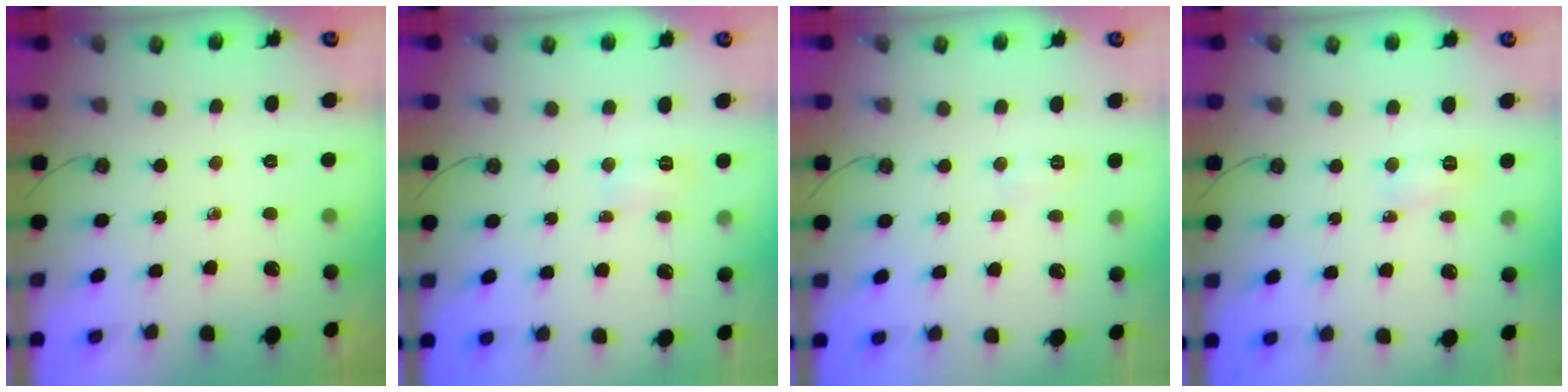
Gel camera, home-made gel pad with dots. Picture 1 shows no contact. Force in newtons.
{"total": 3.7, "press": 3.7, "slide": 0.4}
{"total": 5.5, "press": 5.4, "slide": 0.6}
{"total": 3.9, "press": 3.8, "slide": 0.7}